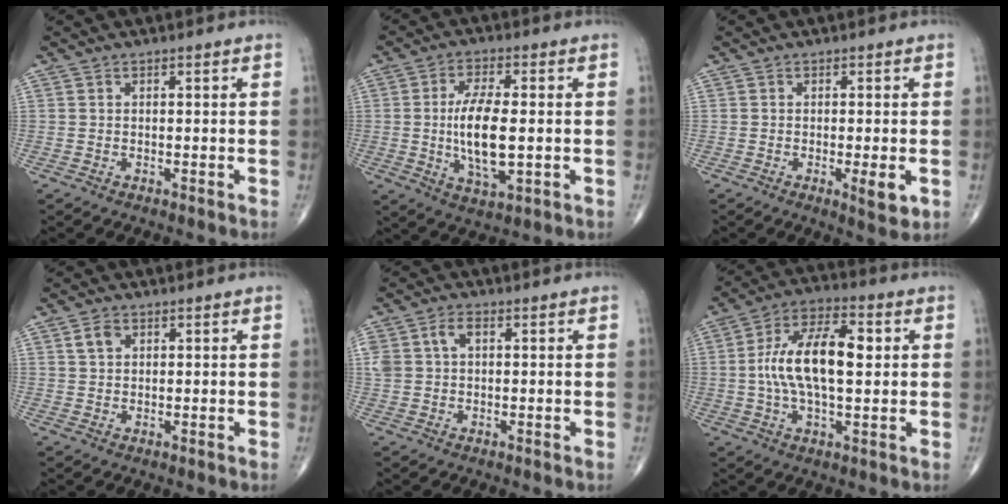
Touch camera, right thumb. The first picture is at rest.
{"total": 11.2, "force": [-0.6, 4.3, 10.3], "torque": [-0.192, -0.008, -0.008]}
{"total": 4.2, "force": [-1.0, 0.9, 4.0], "torque": [-0.058, -0.011, -0.016]}
{"total": 2.7, "force": [1.1, 1.8, 1.6], "torque": [-0.025, 0.001, 0.021]}
{"total": 5.7, "force": [1.4, 3.8, 4.0], "torque": [-0.094, 0.019, 0.032]}
{"total": 15.0, "force": [1.3, 6.8, 13.3], "torque": [-0.240, 0.020, 0.018]}